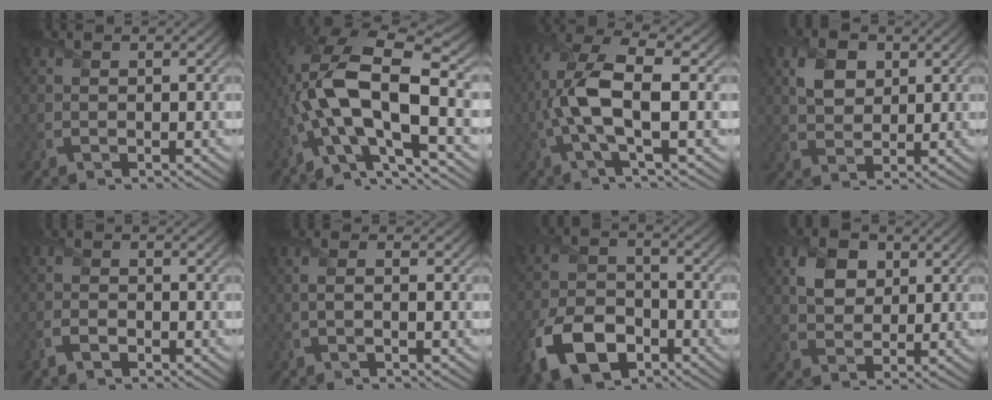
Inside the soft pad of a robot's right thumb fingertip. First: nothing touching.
{"total": 15.7, "force": [-2.3, 5.8, 14.4], "torque": [-0.296, 0.016, -0.051]}
{"total": 9.3, "force": [-0.9, 2.7, 8.9], "torque": [-0.196, 0.019, -0.025]}
{"total": 4.7, "force": [1.8, 3.3, 2.7], "torque": [-0.063, 0.004, 0.032]}
{"total": 2.5, "force": [-1.6, 1.3, 1.4], "torque": [-0.034, -0.004, -0.036]}
{"total": 1.3, "force": [-0.2, 0.2, 1.2], "torque": [-0.027, 0.004, -0.007]}
{"total": 12.0, "force": [-6.3, 7.2, 7.2], "torque": [-0.173, -0.028, -0.121]}
{"total": 4.9, "force": [1.7, 3.6, 2.8], "torque": [-0.064, 0.004, 0.026]}